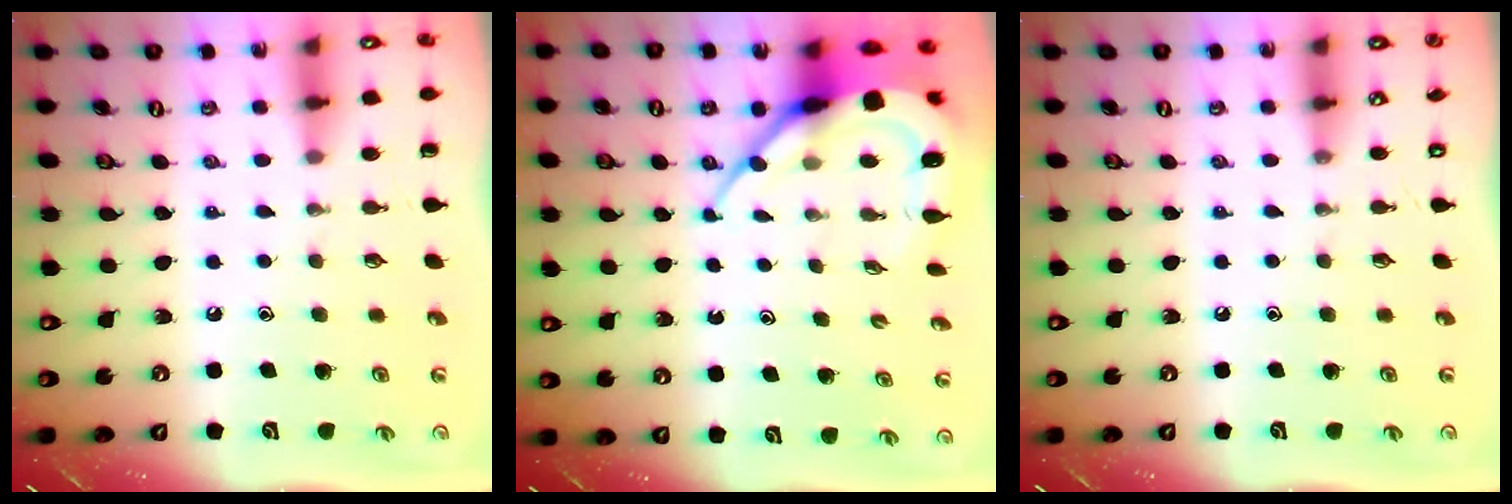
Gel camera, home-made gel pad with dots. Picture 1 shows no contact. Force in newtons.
{"total": 10.5, "press": 10.5, "slide": 0.9}
{"total": 0.0}